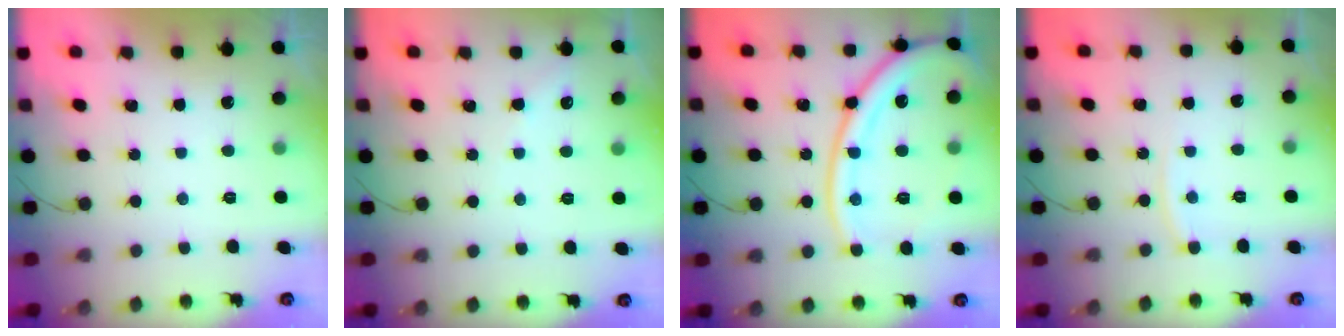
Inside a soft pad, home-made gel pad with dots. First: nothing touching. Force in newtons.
{"total": 3.0, "press": 3.0, "slide": 0.4}
{"total": 18.7, "press": 18.5, "slide": 2.6}
{"total": 5.0, "press": 5.0, "slide": 0.5}